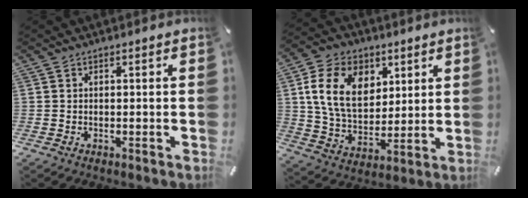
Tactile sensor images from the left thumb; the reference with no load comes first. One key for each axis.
{"total": 15.0, "fx": 5.3, "fy": 10.8, "fz": 8.9, "tx": -0.175, "ty": -0.003, "tz": 0.096}